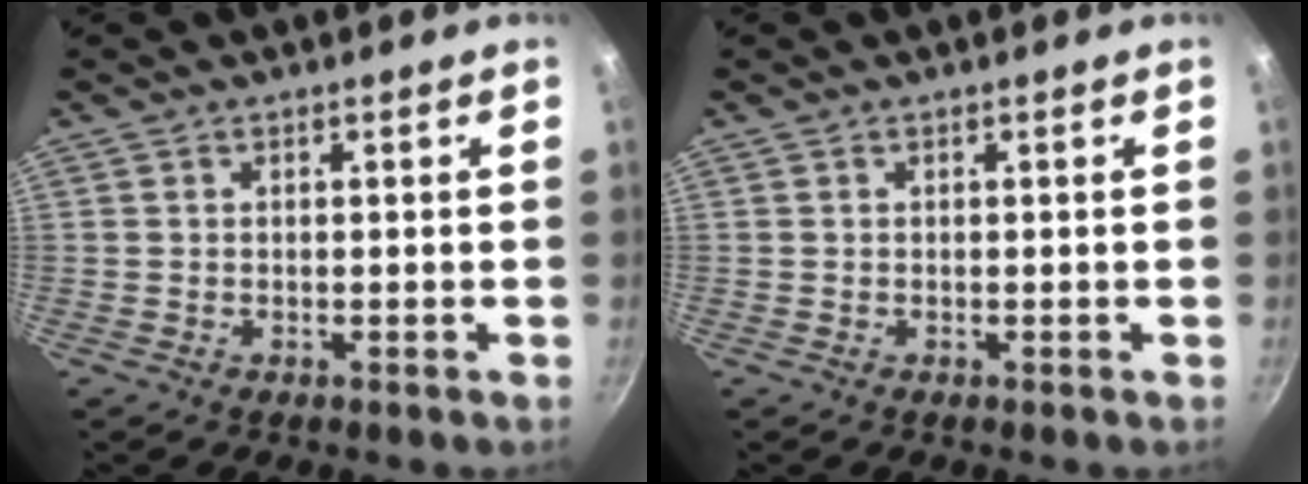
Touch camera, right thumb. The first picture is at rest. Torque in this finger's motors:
{"motor_torque": [-0.02, 0.02, -0.09, 0.03, 0.01]}